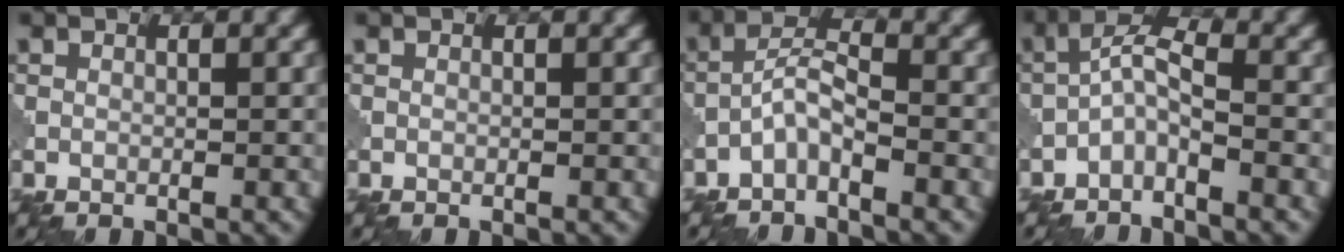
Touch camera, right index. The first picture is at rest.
{"total": 0.0}
{"total": 2.8, "force": [-1.9, 0.7, 2.0], "torque": [-0.041, 0.014, -0.045]}
{"total": 2.9, "force": [-1.8, 0.7, 2.1], "torque": [-0.044, 0.014, -0.044]}